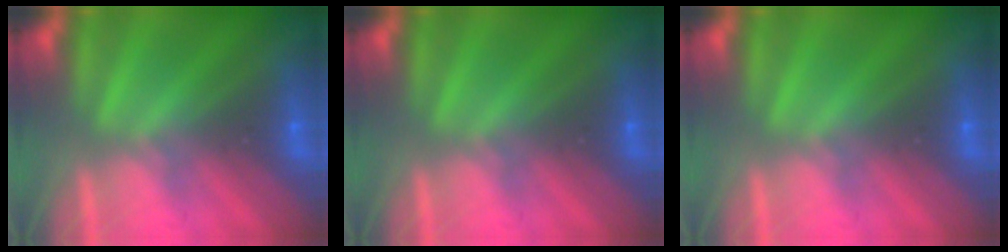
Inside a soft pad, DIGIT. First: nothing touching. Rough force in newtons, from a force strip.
{"total": 0.0}
{"total": 0.0}